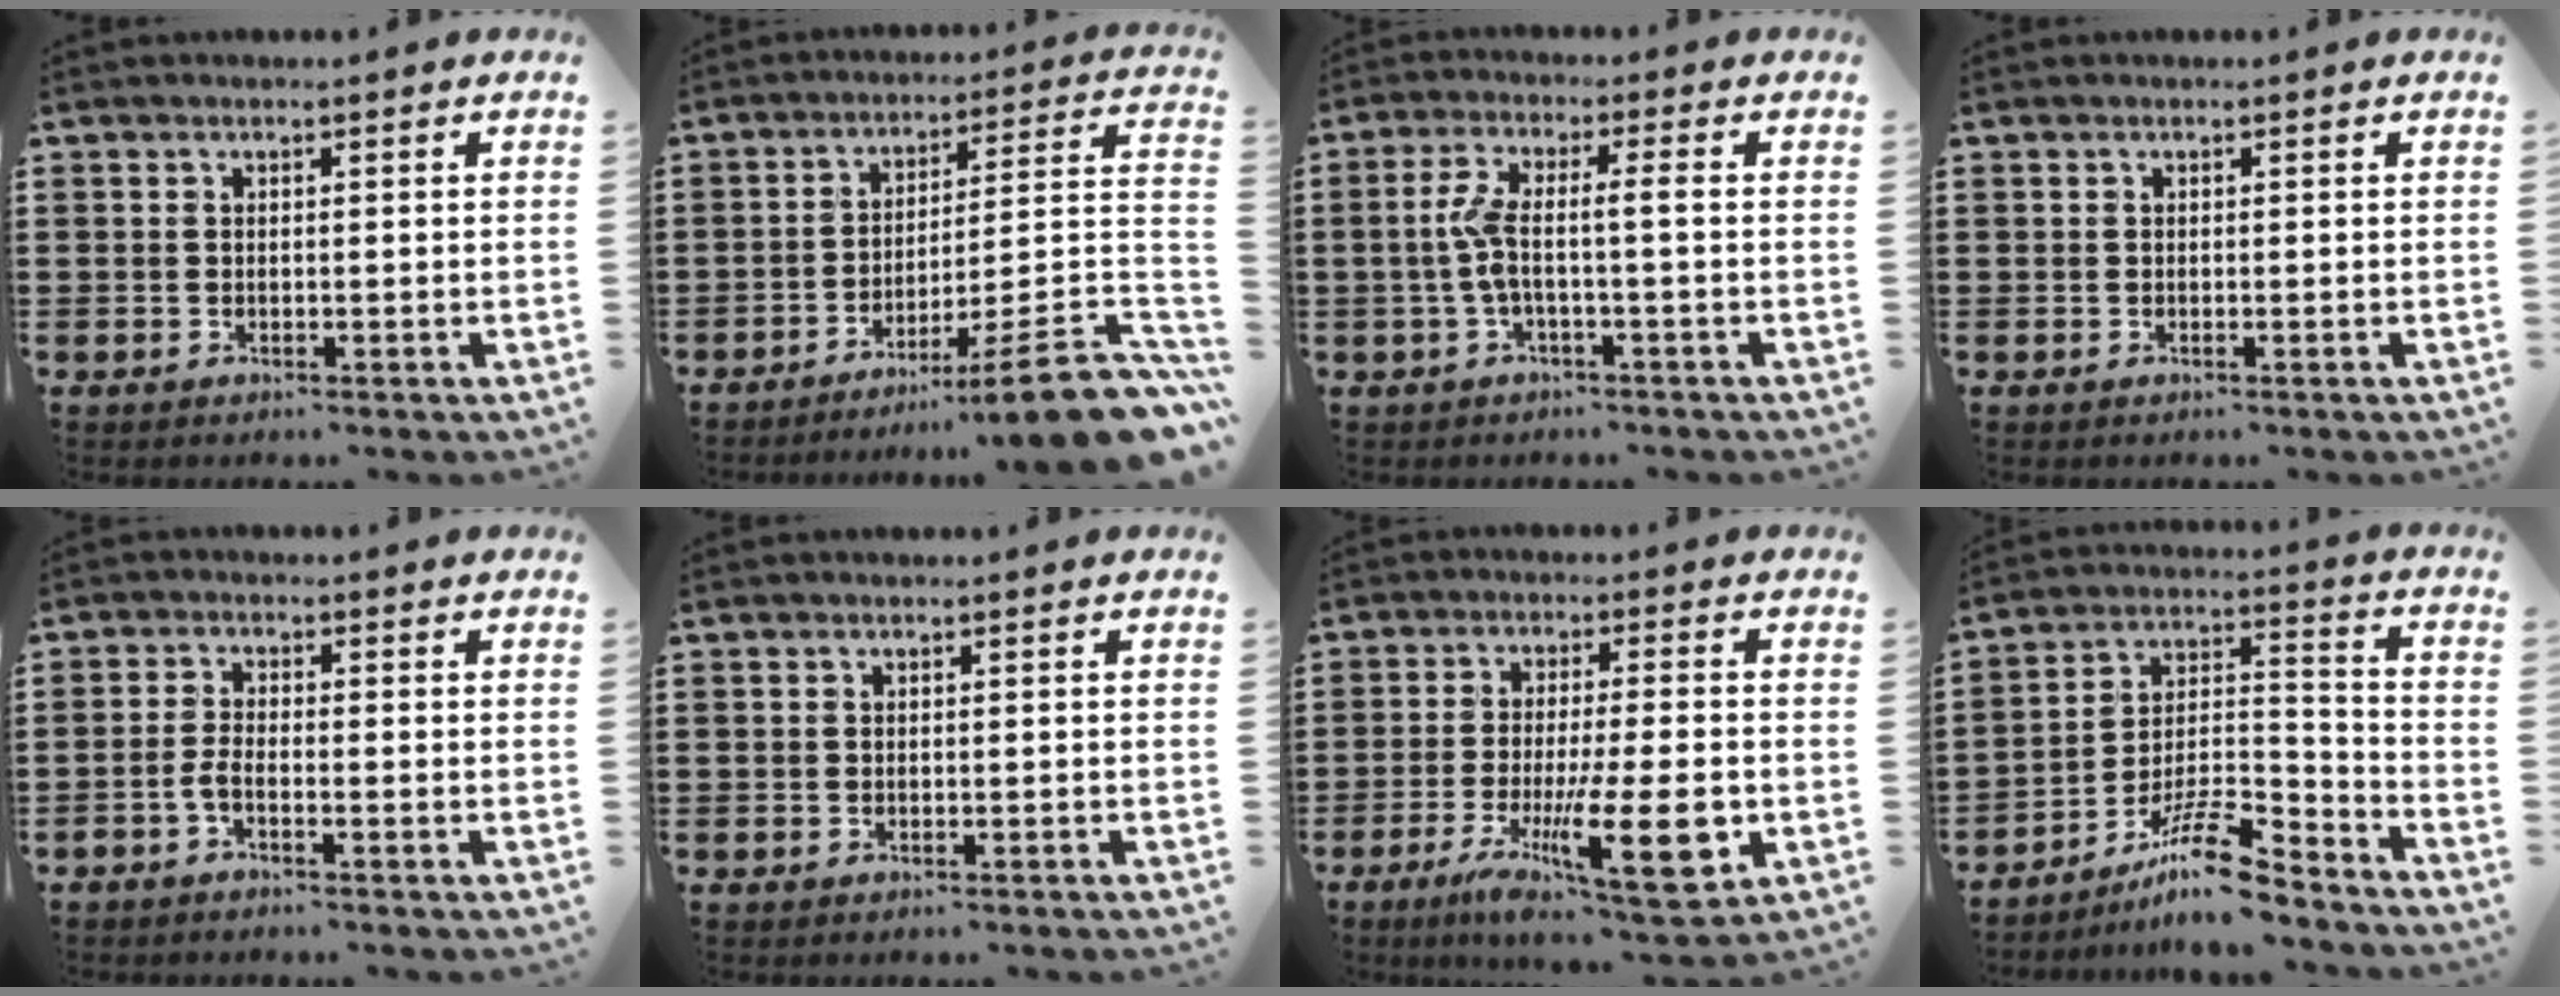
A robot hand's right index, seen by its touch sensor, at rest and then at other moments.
{"total": 10.7, "force": [-7.3, 0.0, 7.9], "torque": [-0.110, 0.002, -0.139]}
{"total": 5.1, "force": [-0.8, 0.3, 5.1], "torque": [-0.116, -0.009, -0.025]}
{"total": 0.0}
{"total": 2.2, "force": [-1.3, 0.4, 1.7], "torque": [-0.046, -0.005, -0.029]}
{"total": 0.0}
{"total": 14.5, "force": [-4.2, 3.6, 13.4], "torque": [-0.233, -0.017, -0.064]}
{"total": 11.5, "force": [-9.1, 2.1, 6.6], "torque": [-0.119, 0.024, -0.174]}